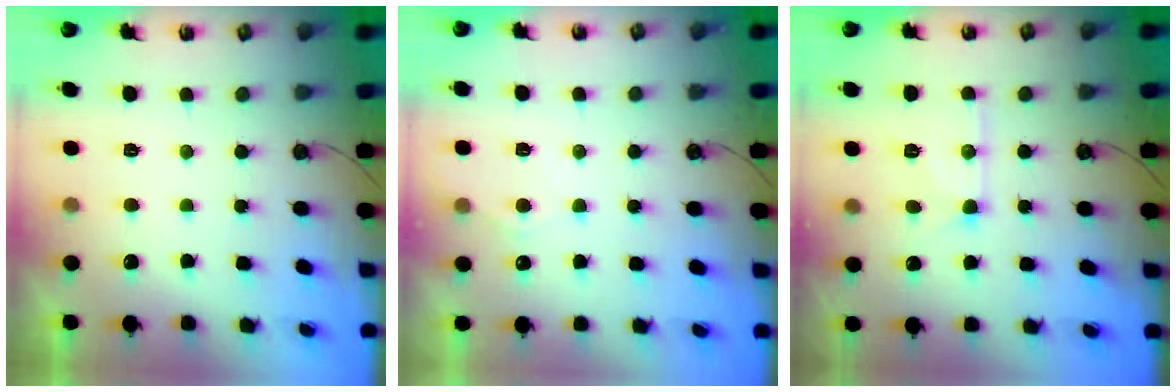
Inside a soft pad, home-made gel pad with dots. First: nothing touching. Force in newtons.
{"total": 5.4, "press": 5.4, "slide": 0.6}
{"total": 10.8, "press": 10.8, "slide": 0.4}